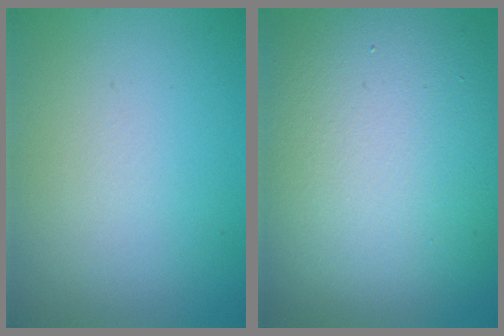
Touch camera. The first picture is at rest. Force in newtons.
{"total": 15.1, "press": 15.1, "slide": 1.0}